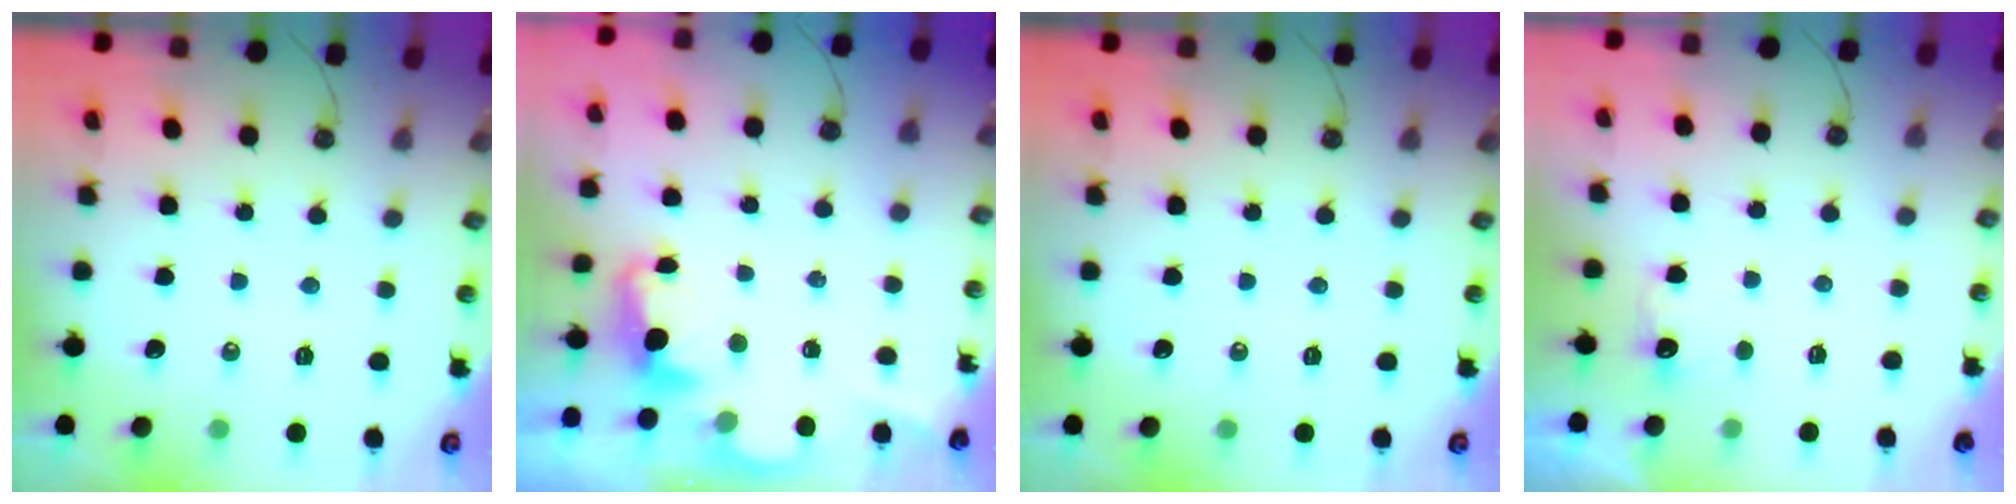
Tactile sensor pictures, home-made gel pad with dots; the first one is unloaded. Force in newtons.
{"total": 2.3, "press": 2.3, "slide": 0.5}
{"total": 0.0}
{"total": 2.2, "press": 2.0, "slide": 0.9}